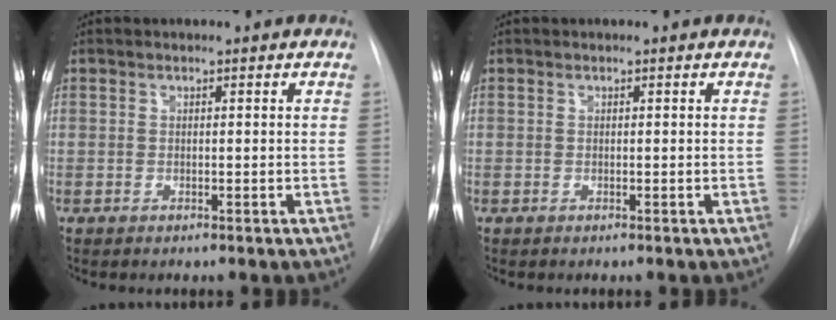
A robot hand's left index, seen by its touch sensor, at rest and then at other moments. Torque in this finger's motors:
{"motor_torque": [0.00, 0.02, 0.00, 0.00]}